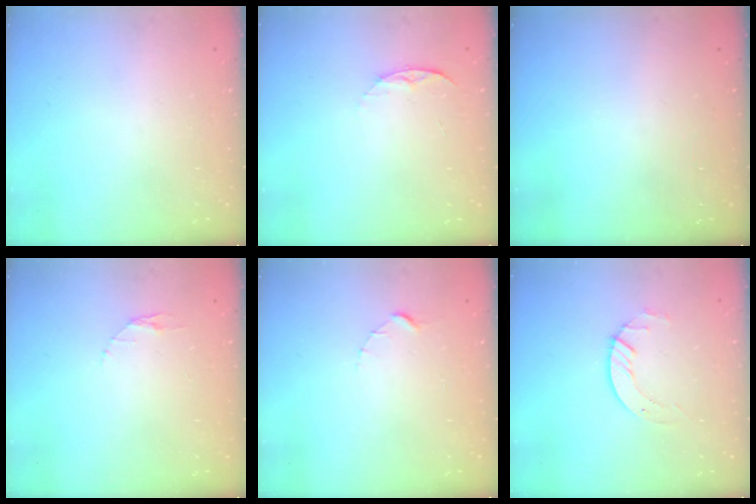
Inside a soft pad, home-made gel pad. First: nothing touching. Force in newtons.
{"total": 5.2, "press": 5.2, "slide": 0.6}
{"total": 0.0}
{"total": 3.5, "press": 3.4, "slide": 0.4}
{"total": 1.5, "press": 1.5, "slide": 0.2}
{"total": 3.6, "press": 3.6, "slide": 0.4}